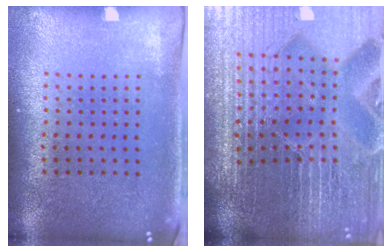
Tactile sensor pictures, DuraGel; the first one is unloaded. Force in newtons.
{"total": 6.5, "press": 5.8, "slide": 2.9}